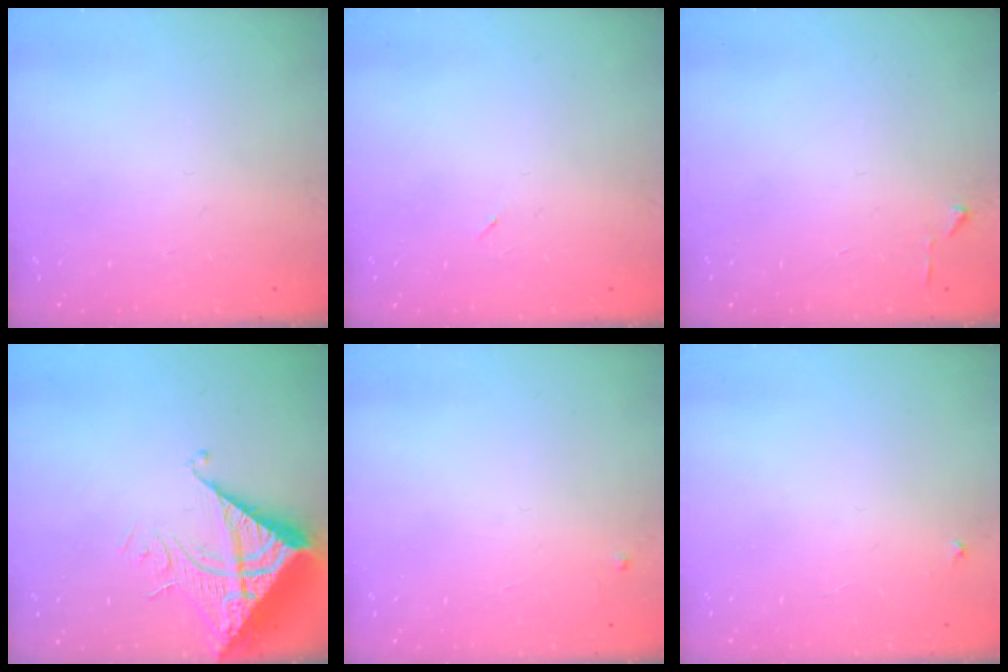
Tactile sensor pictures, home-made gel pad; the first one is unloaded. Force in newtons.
{"total": 2.2, "press": 1.9, "slide": 1.2}
{"total": 3.9, "press": 3.9, "slide": 0.5}
{"total": 11.5, "press": 11.5, "slide": 1.2}
{"total": 2.4, "press": 2.4, "slide": 0.4}
{"total": 2.2, "press": 2.2, "slide": 0.1}